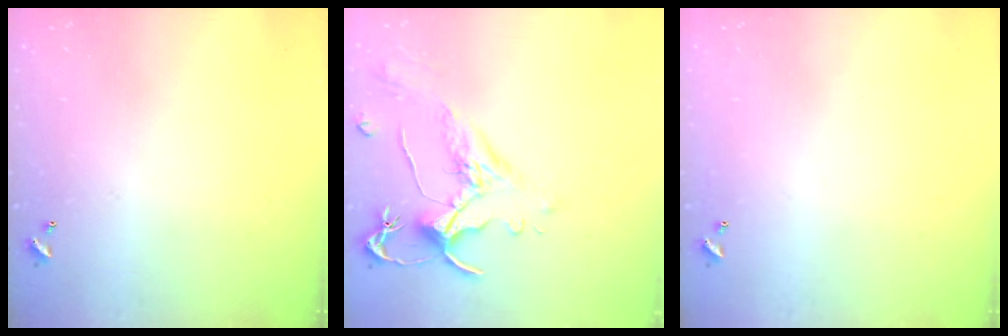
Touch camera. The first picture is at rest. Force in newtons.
{"total": 1.8, "press": 1.2, "slide": 1.3}
{"total": 0.0}